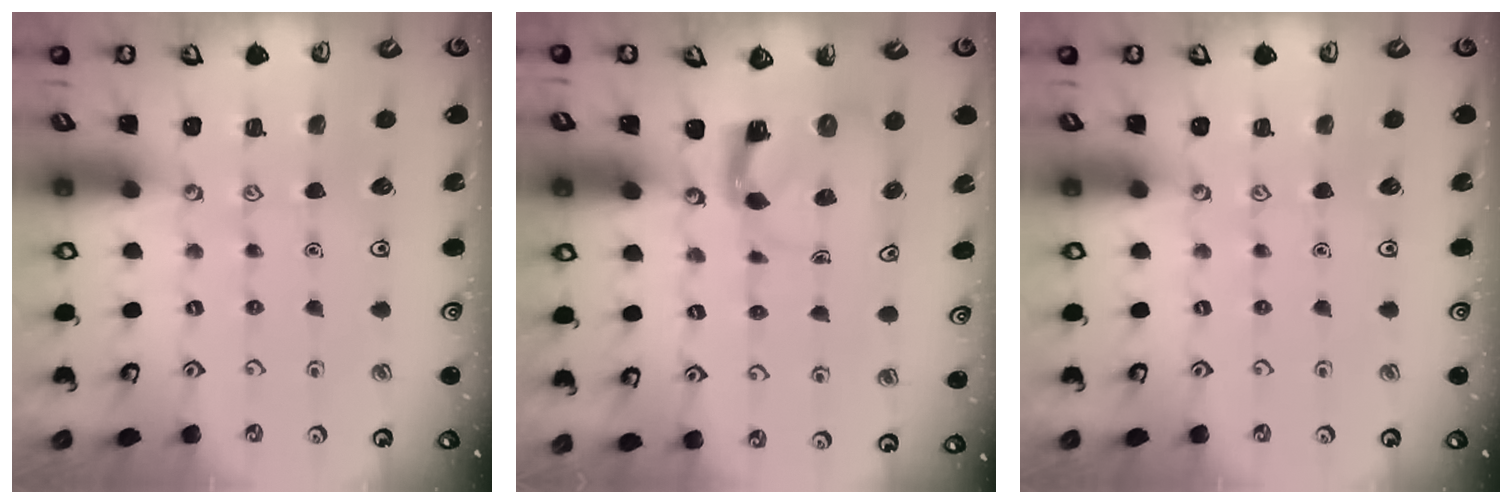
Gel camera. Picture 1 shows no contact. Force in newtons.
{"total": 3.9, "press": 3.8, "slide": 0.7}
{"total": 0.0}